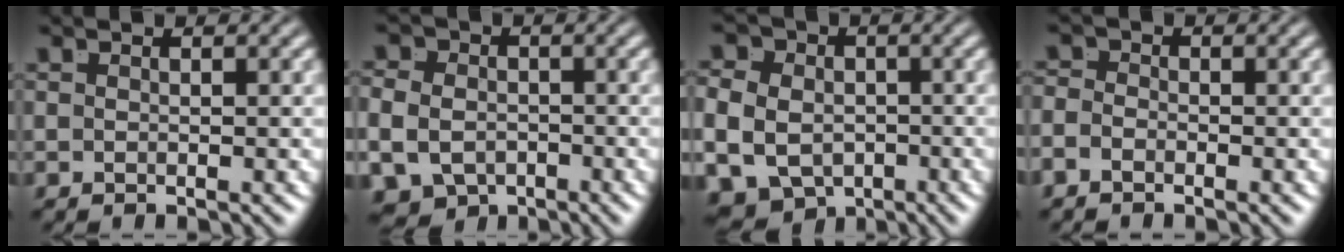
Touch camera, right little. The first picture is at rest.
{"total": 7.2, "force": [-3.2, 5.8, 2.9], "torque": [-0.063, -0.039, -0.045]}
{"total": 11.5, "force": [-3.5, 10.1, 4.5], "torque": [-0.105, -0.046, -0.055]}
{"total": 1.4, "force": [-1.2, 0.6, 0.4], "torque": [-0.007, -0.011, -0.021]}